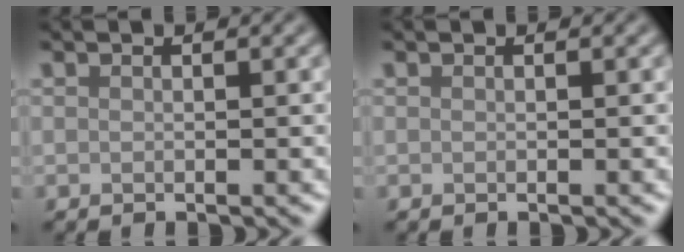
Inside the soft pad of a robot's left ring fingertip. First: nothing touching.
{"total": 0.0}